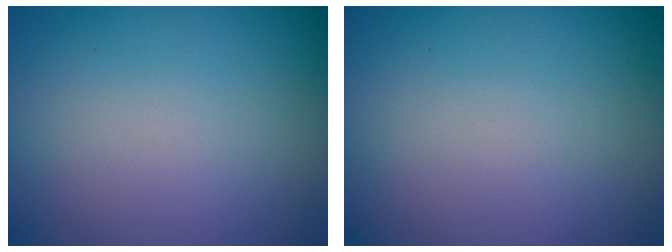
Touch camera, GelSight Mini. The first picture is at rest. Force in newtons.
{"total": 0.0}